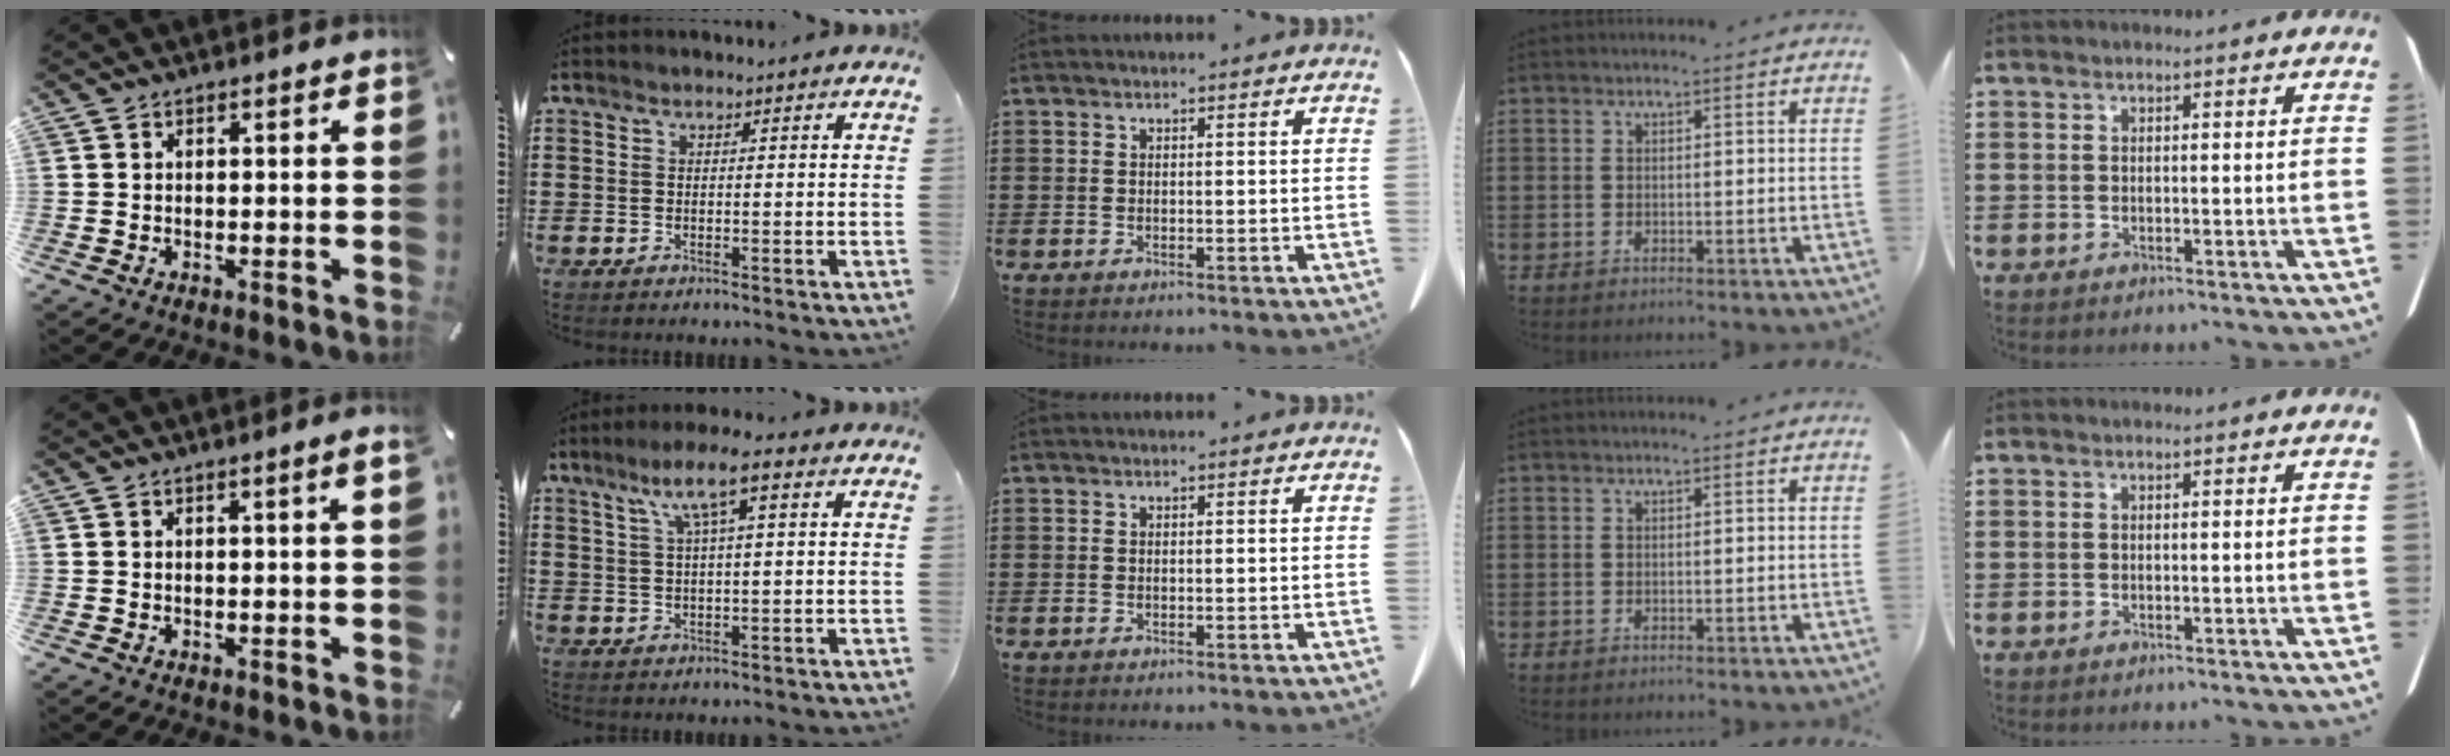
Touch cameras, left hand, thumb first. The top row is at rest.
{"thumb": {"total": 1.9, "force": [0.6, 0.1, 1.8], "torque": [-0.033, 0.000, 0.009]}, "index": {"total": 6.1, "force": [2.3, 0.5, 5.7], "torque": [-0.114, 0.004, 0.034]}}